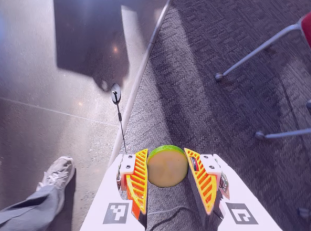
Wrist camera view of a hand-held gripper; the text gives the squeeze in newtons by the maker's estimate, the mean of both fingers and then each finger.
{"total": 11.4, "left": 11.8, "right": 11.0}